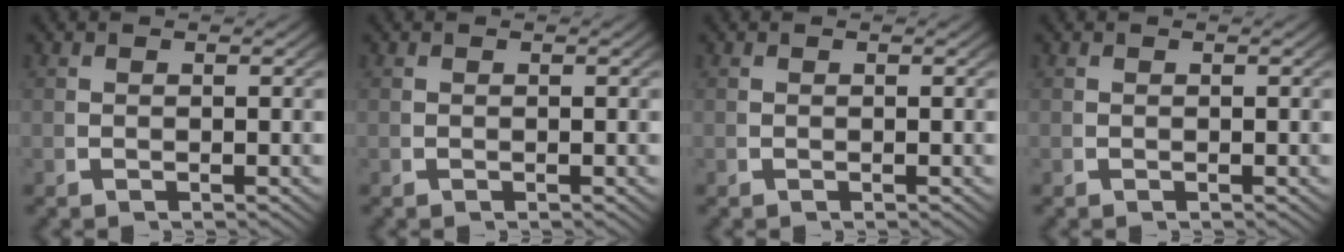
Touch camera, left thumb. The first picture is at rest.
{"total": 0.5, "force": [-0.1, 0.3, 0.4], "torque": [-0.005, -0.003, 0.000]}
{"total": 0.0}
{"total": 0.0}